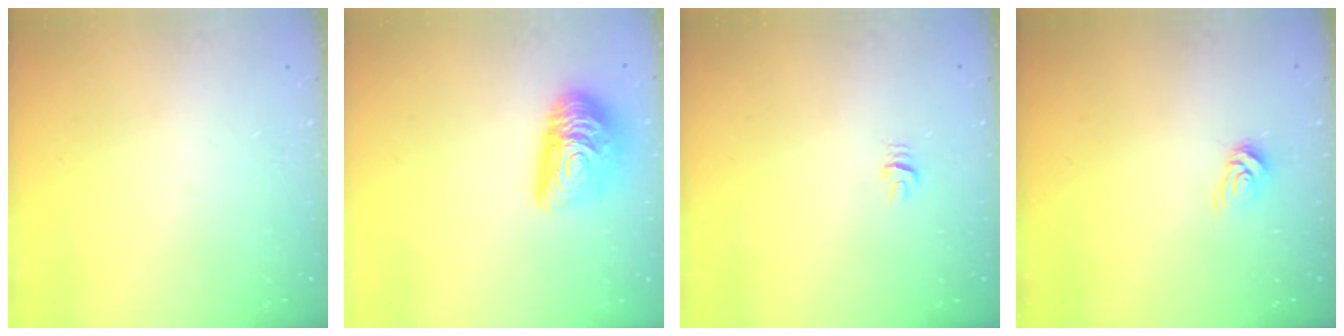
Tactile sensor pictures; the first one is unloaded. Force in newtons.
{"total": 13.9, "press": 13.9, "slide": 0.7}
{"total": 4.5, "press": 4.5, "slide": 0.5}
{"total": 5.8, "press": 5.8, "slide": 0.4}